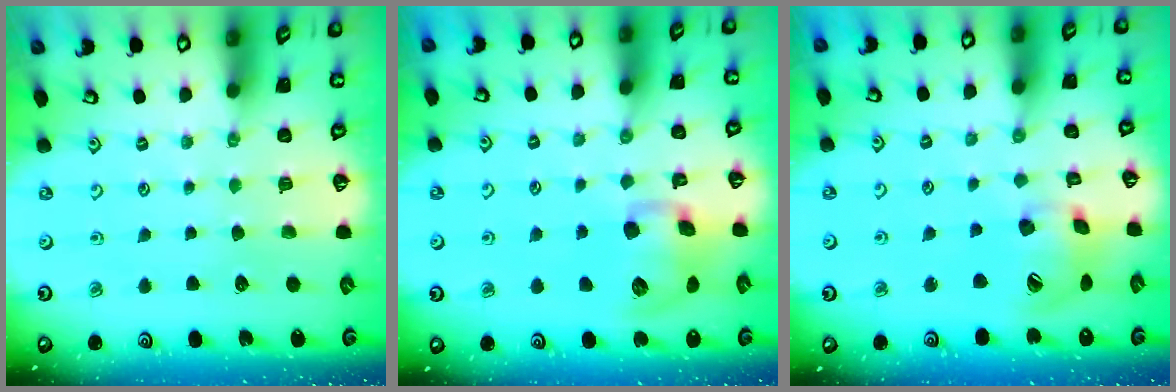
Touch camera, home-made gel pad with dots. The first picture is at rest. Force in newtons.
{"total": 11.7, "press": 11.6, "slide": 2.1}
{"total": 16.2, "press": 16.0, "slide": 2.4}